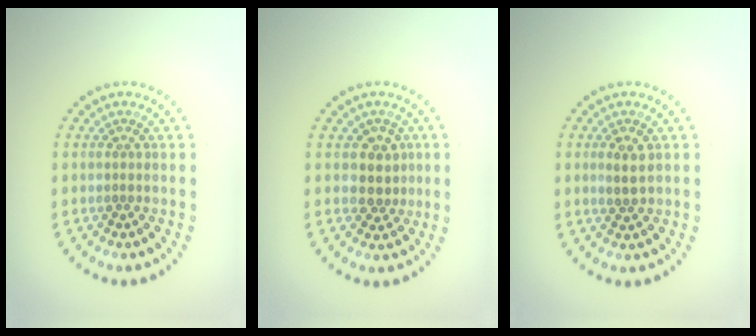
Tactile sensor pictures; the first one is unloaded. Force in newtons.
{"total": 2.5, "press": 2.3, "slide": 1.1}
{"total": 1.9, "press": 1.8, "slide": 0.5}